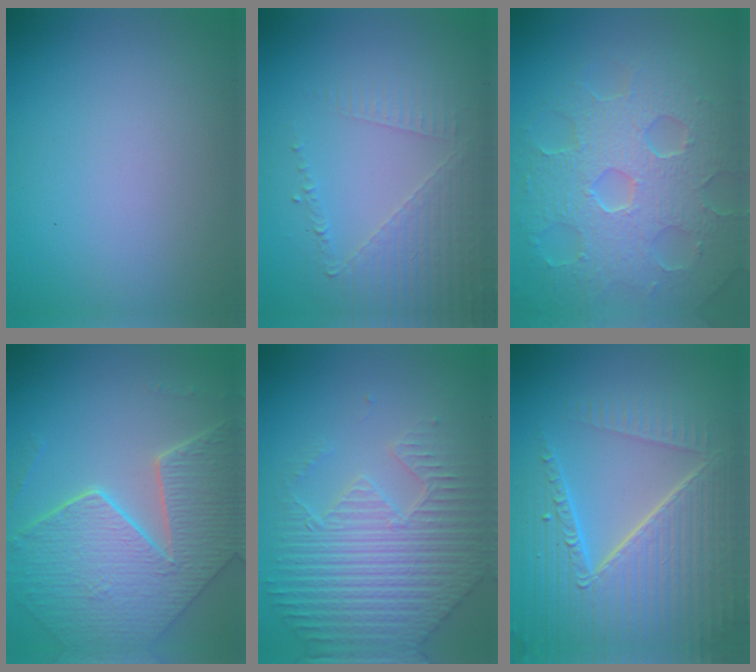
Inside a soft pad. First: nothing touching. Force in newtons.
{"total": 5.2, "press": 3.1, "slide": 4.2}
{"total": 8.8, "press": 6.2, "slide": 6.2}
{"total": 9.1, "press": 6.5, "slide": 6.3}
{"total": 7.5, "press": 5.6, "slide": 4.9}
{"total": 8.9, "press": 6.1, "slide": 6.5}